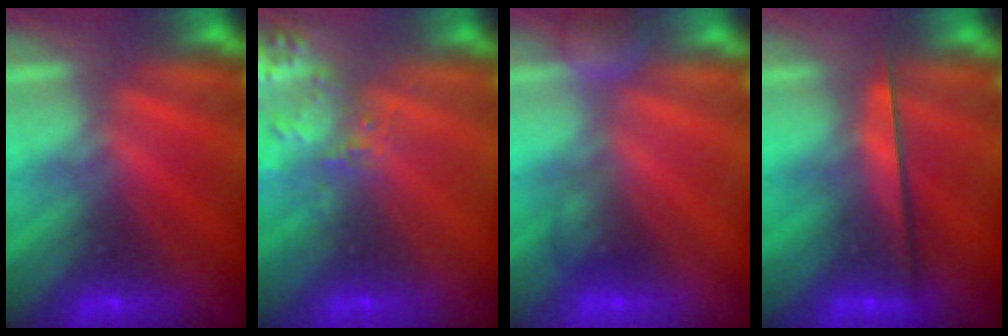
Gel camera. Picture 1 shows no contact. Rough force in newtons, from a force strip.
{"total": 2.7}
{"total": 2.4}
{"total": 2.4}